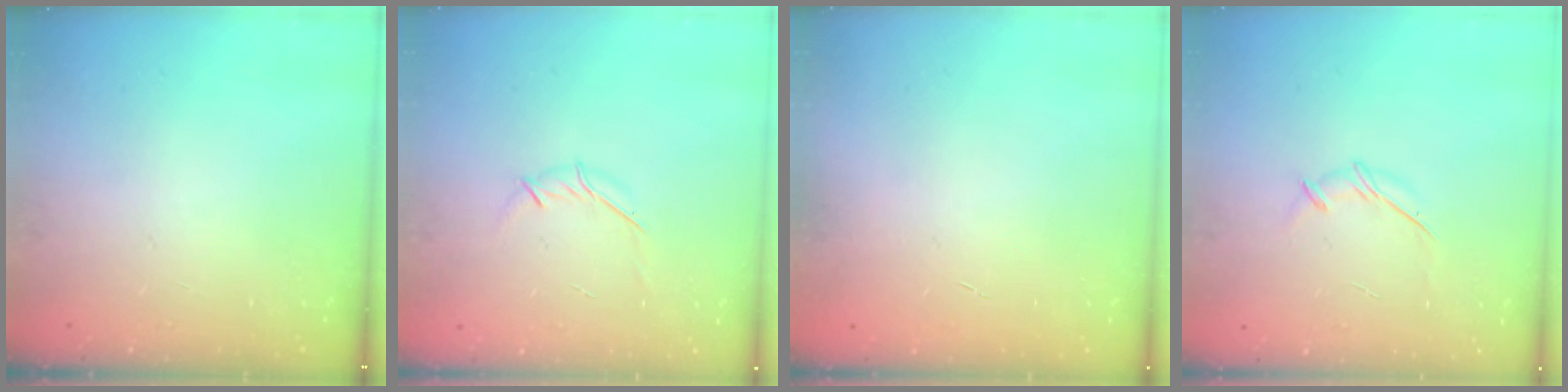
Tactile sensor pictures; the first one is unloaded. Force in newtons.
{"total": 3.8, "press": 3.7, "slide": 1.0}
{"total": 0.0}
{"total": 3.8, "press": 3.7, "slide": 0.7}